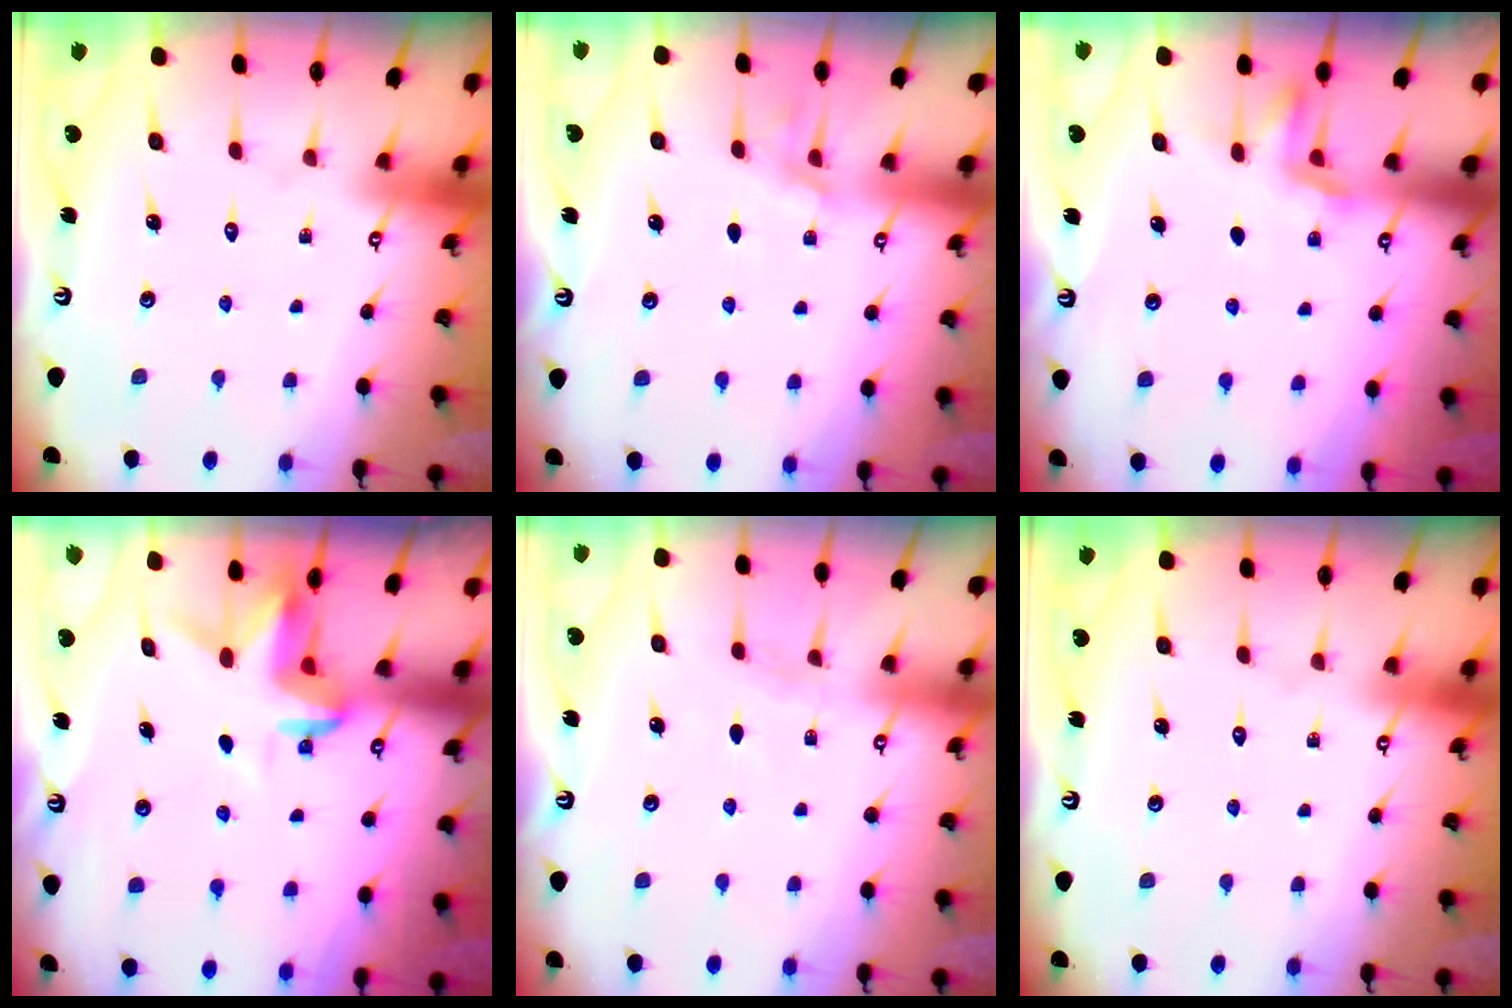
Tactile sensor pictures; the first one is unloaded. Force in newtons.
{"total": 3.0, "press": 3.0, "slide": 0.4}
{"total": 3.4, "press": 3.4, "slide": 0.6}
{"total": 3.4, "press": 3.4, "slide": 0.2}
{"total": 1.9, "press": 1.9, "slide": 0.3}
{"total": 0.0}